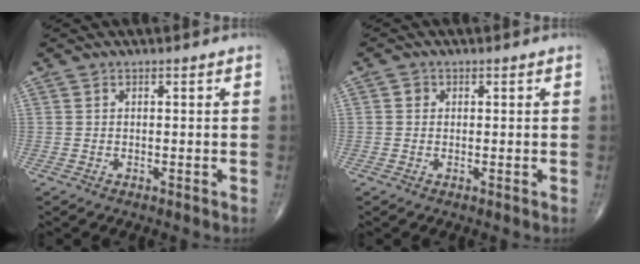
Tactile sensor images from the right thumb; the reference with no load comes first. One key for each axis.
{"total": 1.2, "fx": 0.1, "fy": 1.1, "fz": 0.4, "tx": 0.000, "ty": 0.002, "tz": -0.001}